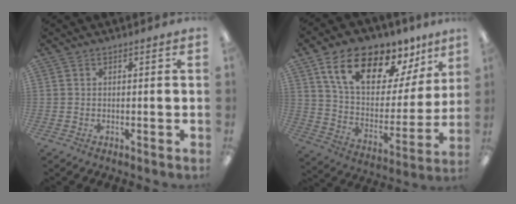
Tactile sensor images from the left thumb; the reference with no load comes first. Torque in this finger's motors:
{"motor_torque": [0.84, 0.91, 1.44, -1.33, 0.28]}